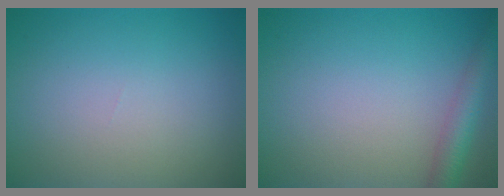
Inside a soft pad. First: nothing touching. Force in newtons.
{"total": 3.0, "press": 3.0, "slide": 0.1}